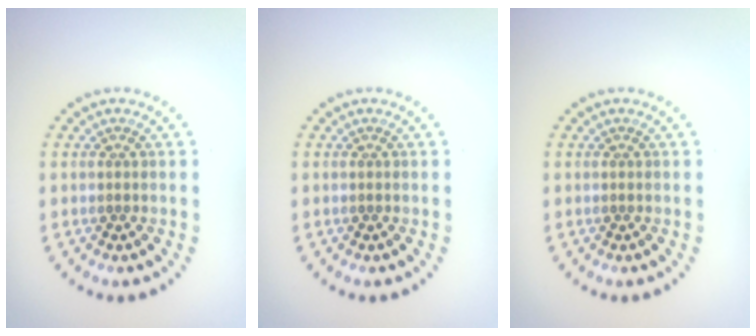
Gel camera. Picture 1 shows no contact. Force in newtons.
{"total": 0.0}
{"total": 0.0}